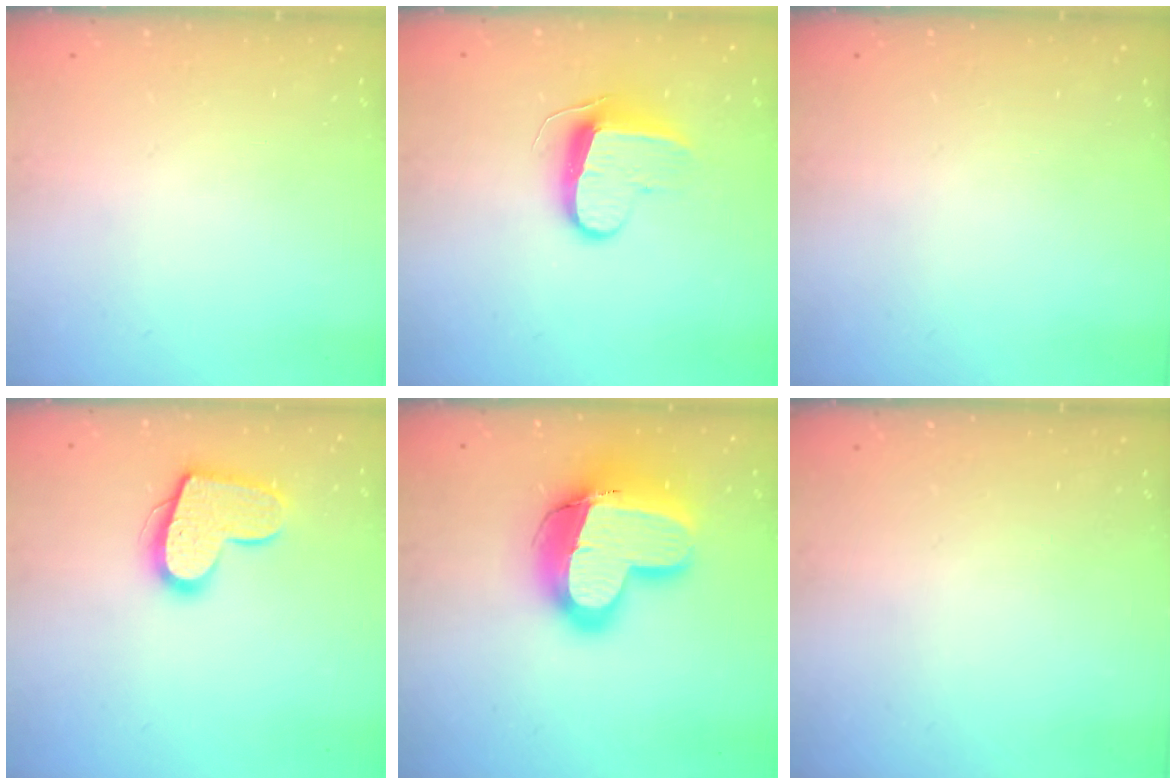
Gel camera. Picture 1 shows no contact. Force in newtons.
{"total": 9.7, "press": 9.7, "slide": 0.4}
{"total": 0.0}
{"total": 13.9, "press": 13.9, "slide": 0.9}
{"total": 18.9, "press": 18.8, "slide": 2.2}
{"total": 0.0}